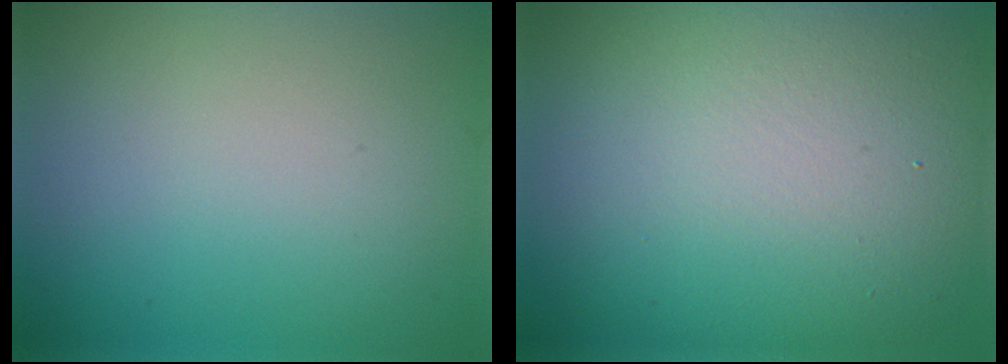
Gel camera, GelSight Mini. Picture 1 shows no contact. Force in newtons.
{"total": 15.7, "press": 15.7, "slide": 1.3}